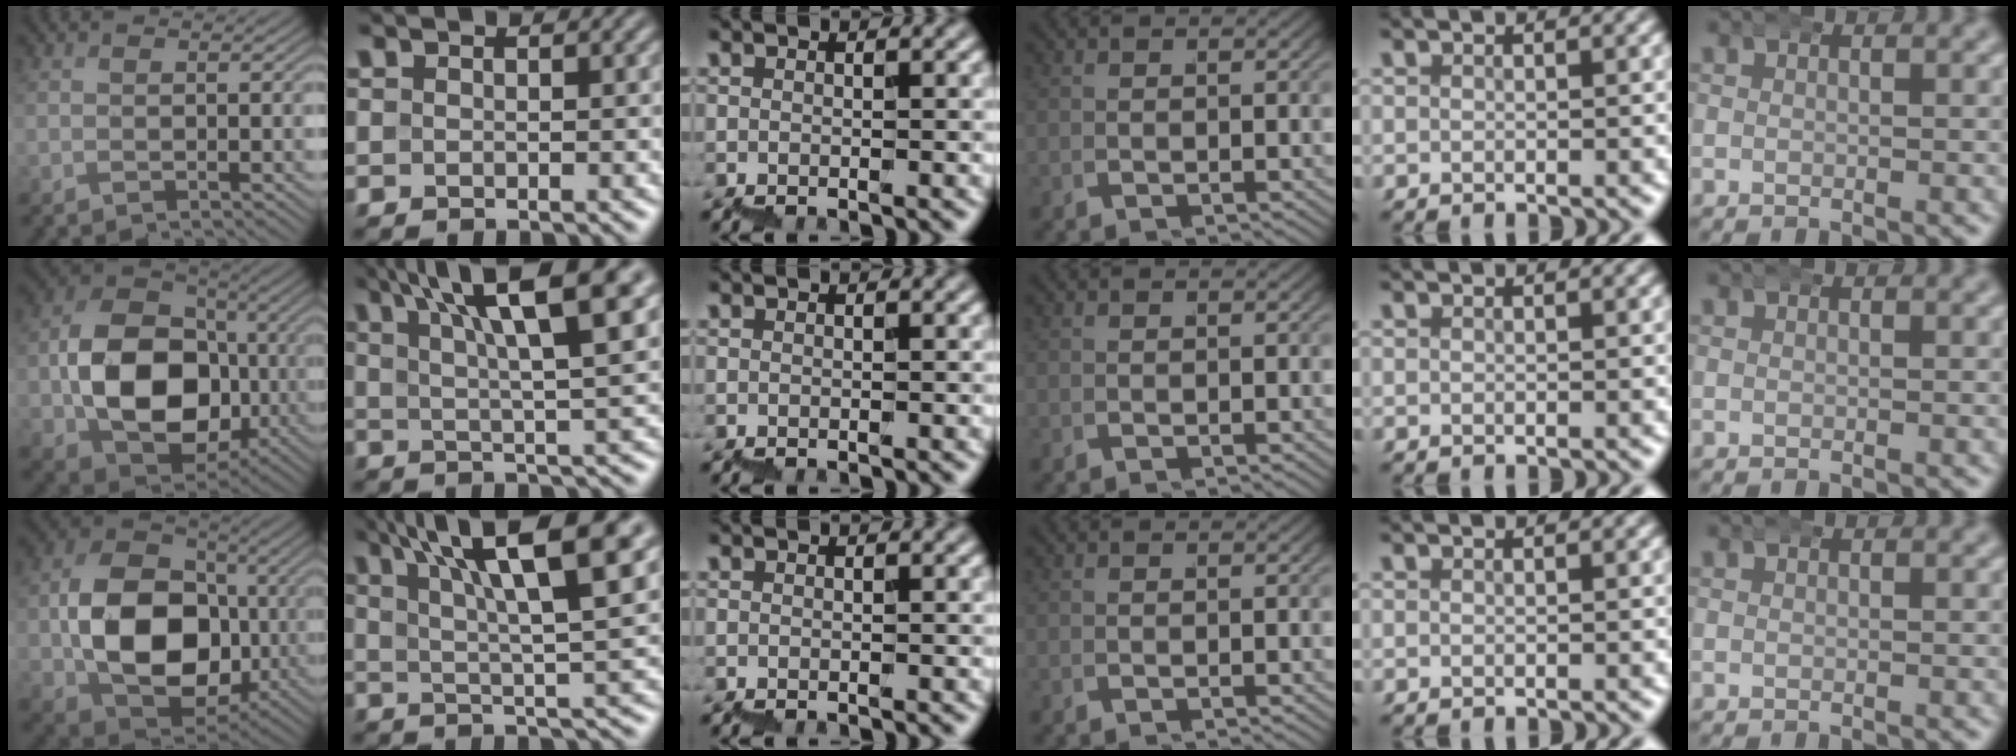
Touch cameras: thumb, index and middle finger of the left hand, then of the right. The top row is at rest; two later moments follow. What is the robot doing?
{"motion": "wrap", "object": "bubble wrap"}